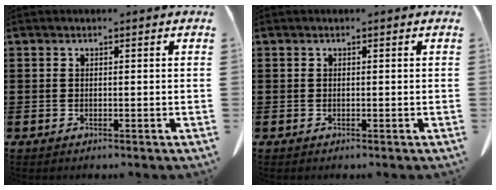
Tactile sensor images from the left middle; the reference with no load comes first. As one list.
[{"total": 0.0}]